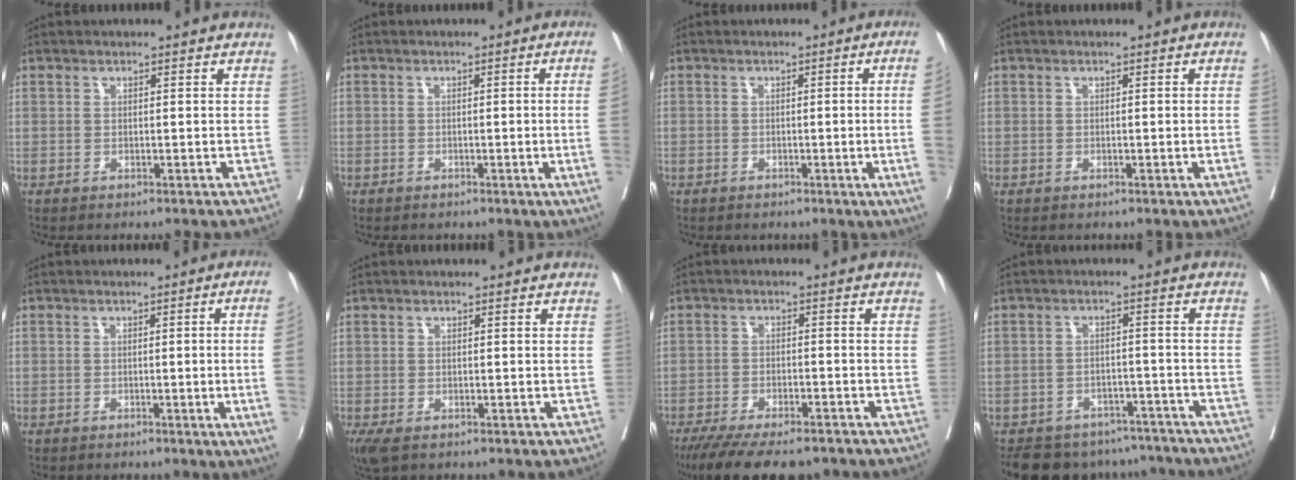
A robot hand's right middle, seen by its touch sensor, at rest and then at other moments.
{"total": 3.9, "force": [-0.7, -1.3, 3.6], "torque": [-0.036, -0.007, -0.010]}
{"total": 5.9, "force": [-1.0, -1.7, 5.5], "torque": [-0.050, -0.010, -0.017]}
{"total": 0.9, "force": [-0.1, -0.2, 0.8], "torque": [-0.009, 0.000, 0.002]}
{"total": 6.7, "force": [-1.1, -1.9, 6.3], "torque": [-0.056, -0.012, -0.019]}
{"total": 3.7, "force": [-2.3, 1.8, 2.4], "torque": [-0.051, -0.015, -0.038]}
{"total": 13.8, "force": [-11.0, 4.0, 7.3], "torque": [-0.137, -0.023, -0.165]}
{"total": 13.4, "force": [-11.6, 6.1, 3.0], "torque": [-0.049, 0.015, -0.145]}